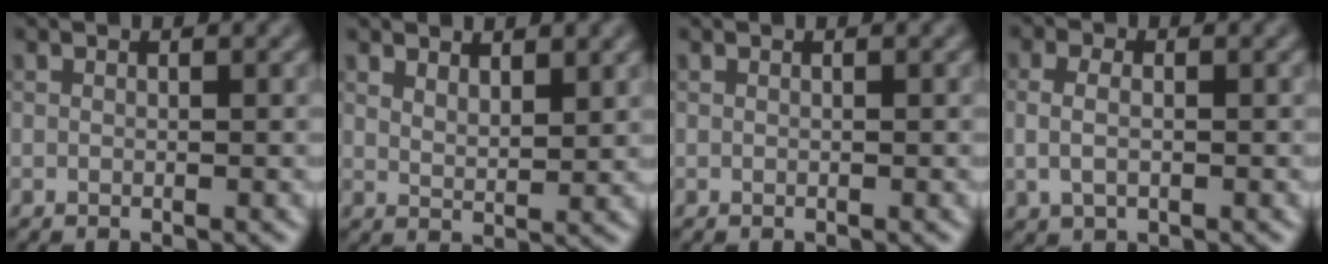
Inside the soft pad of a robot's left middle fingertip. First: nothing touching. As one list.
[{"total": 2.4, "force": [1.9, 0.7, 1.2], "torque": [-0.021, -0.003, 0.035]}, {"total": 0.0}, {"total": 2.2, "force": [0.0, 1.4, 1.7], "torque": [-0.042, -0.002, 0.002]}]